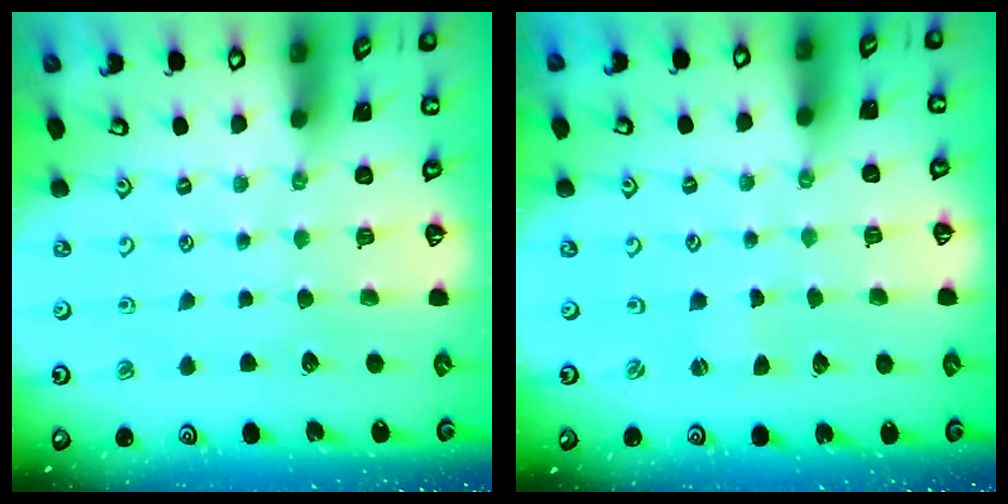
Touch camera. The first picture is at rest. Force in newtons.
{"total": 0.0}